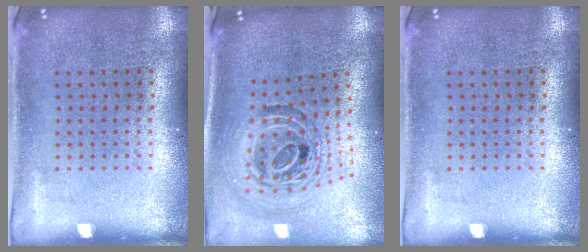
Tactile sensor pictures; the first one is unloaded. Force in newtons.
{"total": 1.6, "press": 1.3, "slide": 0.9}
{"total": 0.0}